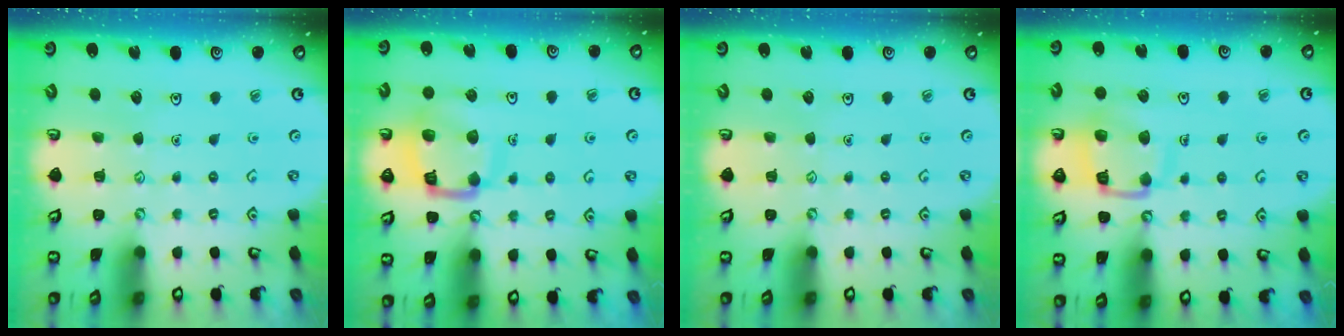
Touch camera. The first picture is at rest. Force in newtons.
{"total": 13.7, "press": 13.7, "slide": 1.4}
{"total": 0.0}
{"total": 12.2, "press": 12.2, "slide": 1.3}